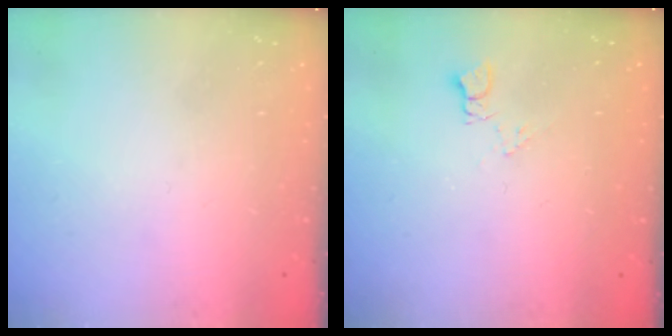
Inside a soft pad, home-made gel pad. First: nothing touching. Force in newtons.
{"total": 5.1, "press": 5.0, "slide": 0.7}